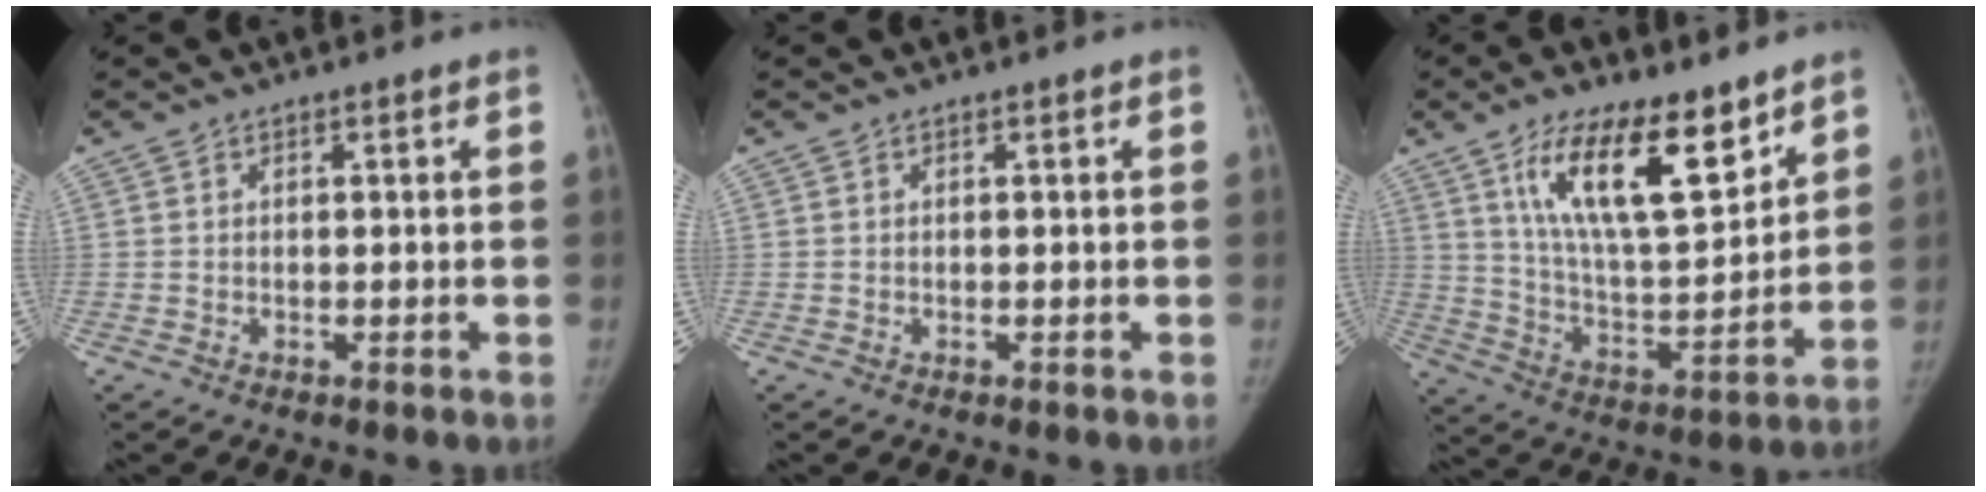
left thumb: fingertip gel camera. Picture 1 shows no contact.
{"total": 0.0}
{"total": 18.1, "force": [10.8, 6.5, 13.0], "torque": [-0.185, -0.063, 0.201]}